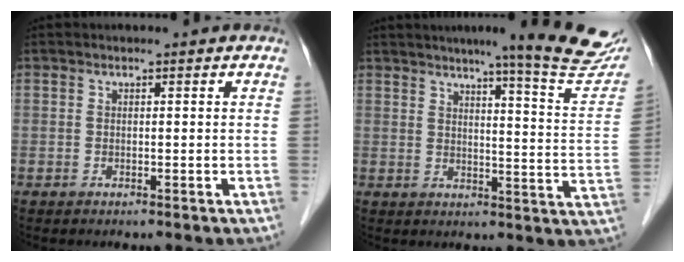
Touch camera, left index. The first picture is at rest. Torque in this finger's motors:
{"motor_torque": [0.98, -1.16, 0.49, 0.09]}